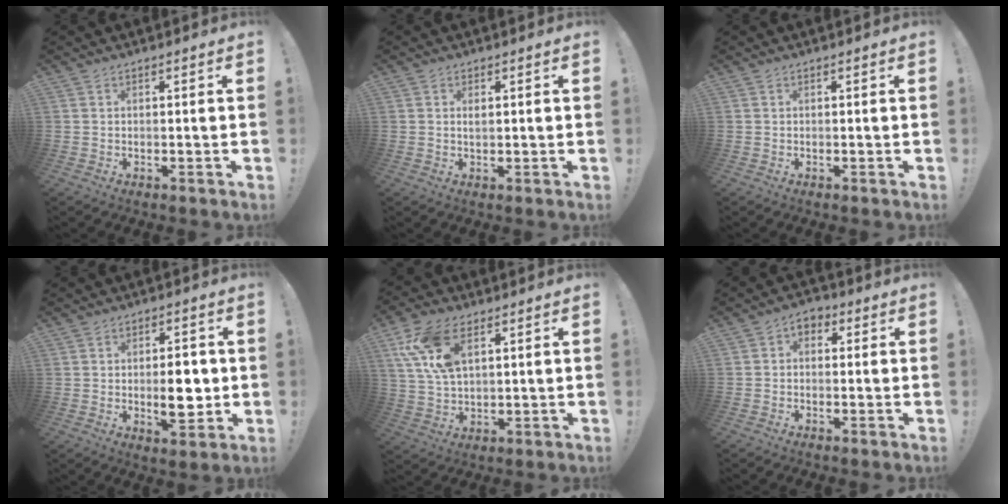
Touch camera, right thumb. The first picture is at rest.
{"total": 1.1, "force": [0.6, 0.5, 0.7], "torque": [-0.008, -0.001, 0.009]}
{"total": 0.0}
{"total": 8.0, "force": [0.2, 5.5, 5.8], "torque": [-0.070, 0.001, 0.002]}
{"total": 13.1, "force": [6.1, 7.2, 9.0], "torque": [-0.183, -0.013, 0.114]}
{"total": 3.7, "force": [0.5, 2.9, 2.3], "torque": [-0.029, 0.007, 0.007]}